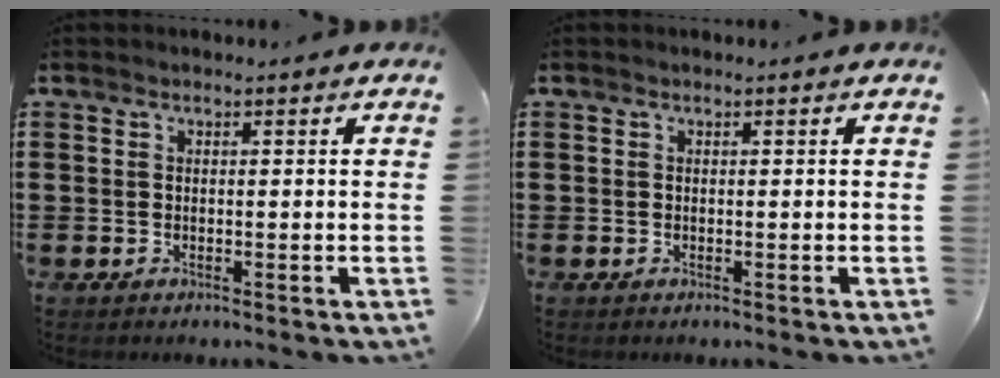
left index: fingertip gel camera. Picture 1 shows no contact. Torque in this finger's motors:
{"motor_torque": [-0.05, -0.04, -0.04, -0.03]}